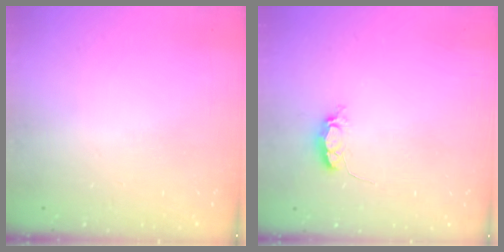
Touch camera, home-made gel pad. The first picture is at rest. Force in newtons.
{"total": 4.3, "press": 4.2, "slide": 0.4}